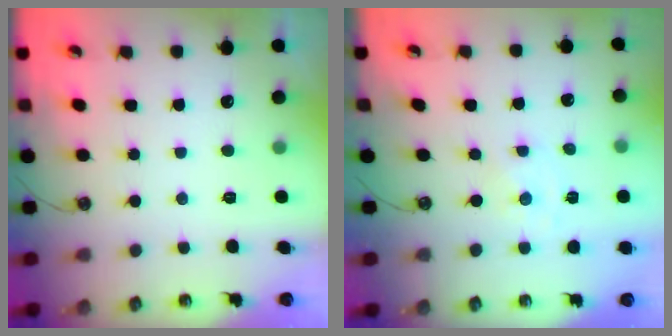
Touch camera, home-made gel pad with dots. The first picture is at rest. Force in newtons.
{"total": 0.0}